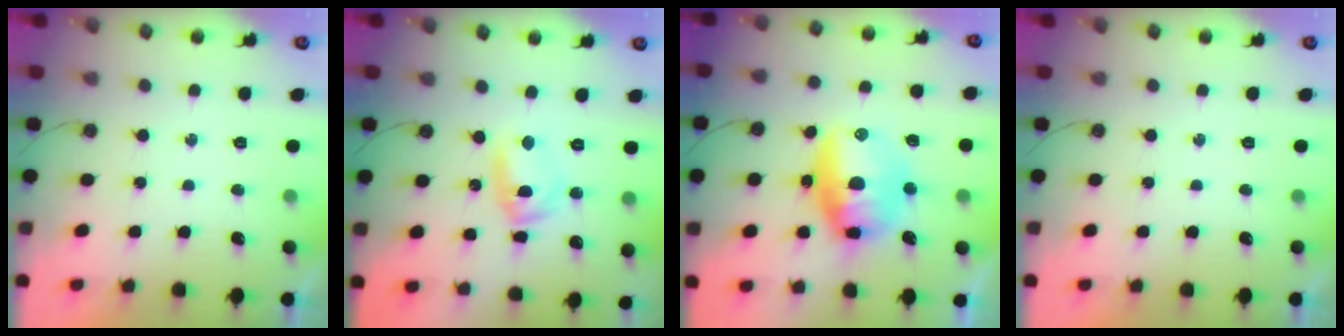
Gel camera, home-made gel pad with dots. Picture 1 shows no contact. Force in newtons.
{"total": 9.0, "press": 9.0, "slide": 0.7}
{"total": 13.8, "press": 13.6, "slide": 2.8}
{"total": 0.0}